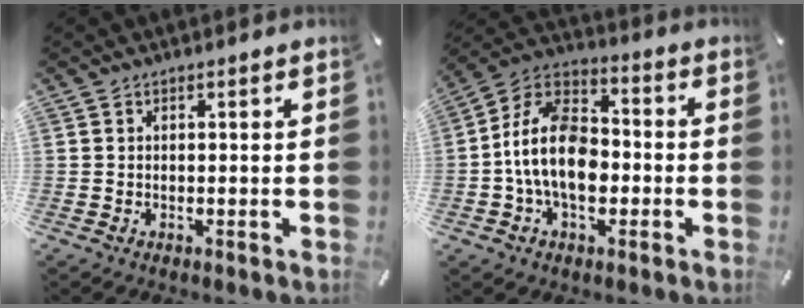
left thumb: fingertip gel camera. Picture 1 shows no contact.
{"total": 14.8, "force": [-3.3, 10.2, 10.2], "torque": [-0.214, 0.024, -0.064]}